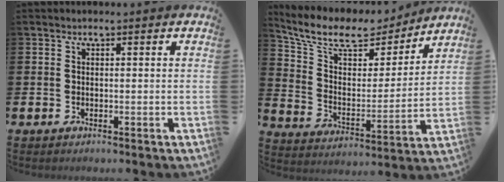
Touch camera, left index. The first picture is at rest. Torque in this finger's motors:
{"motor_torque": [1.09, -1.06, 0.35, 0.08]}